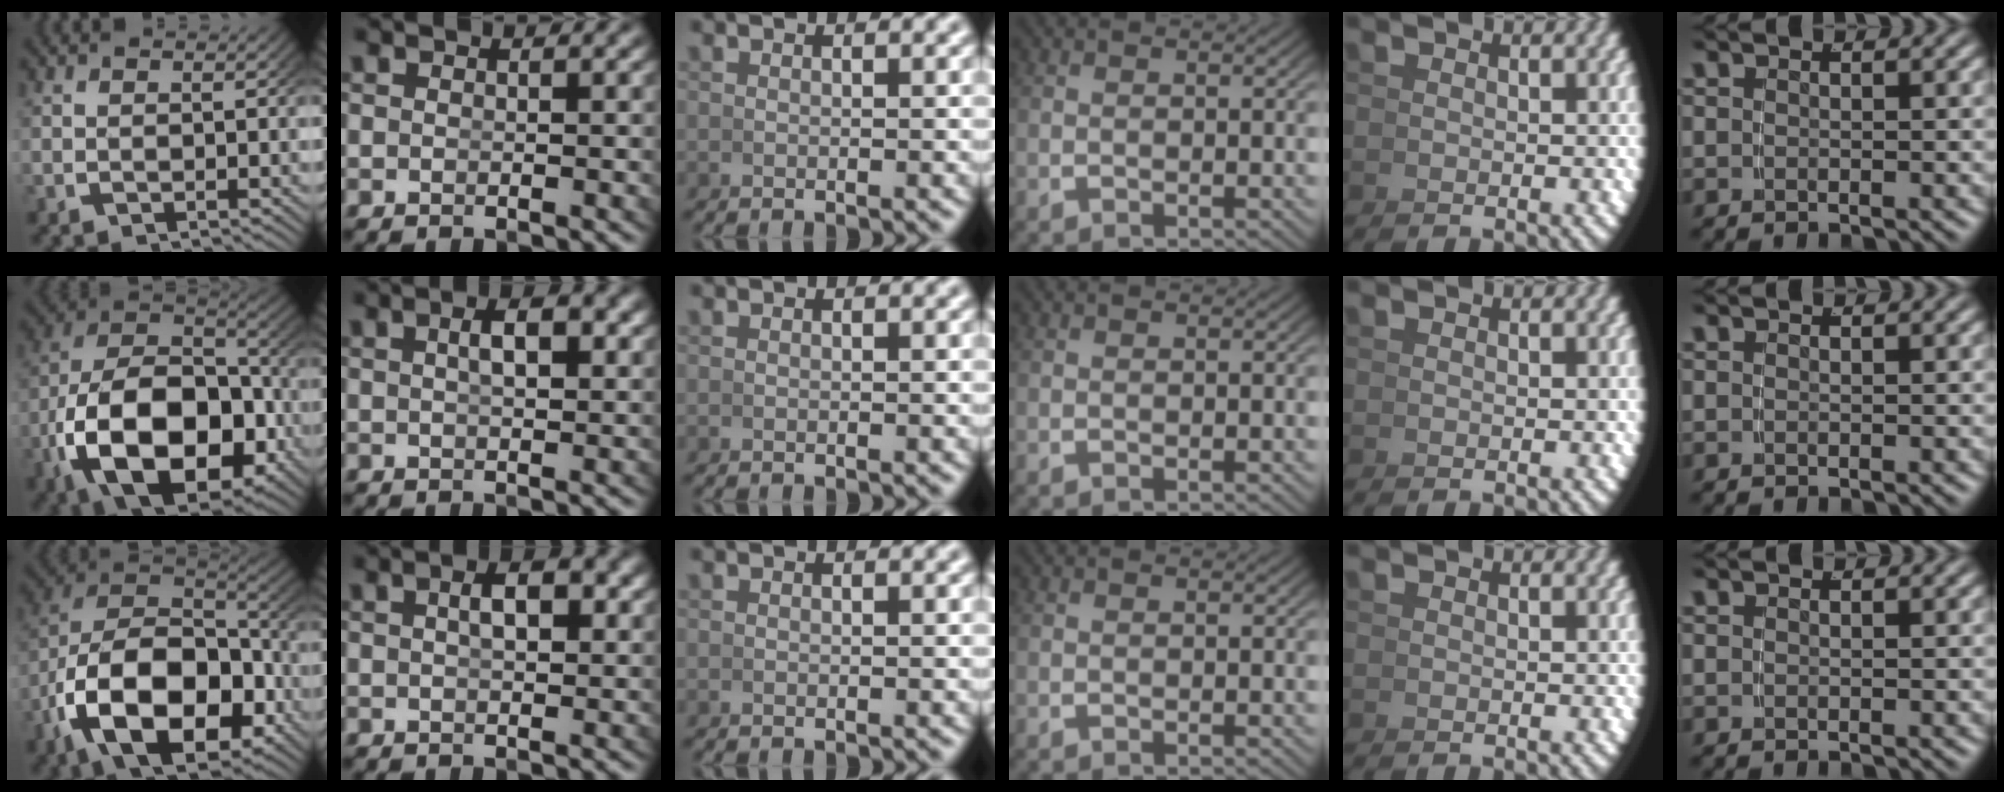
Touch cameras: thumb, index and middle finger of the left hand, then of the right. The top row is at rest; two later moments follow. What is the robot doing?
{"motion": "grasp_and_lifting", "object": "photo album"}